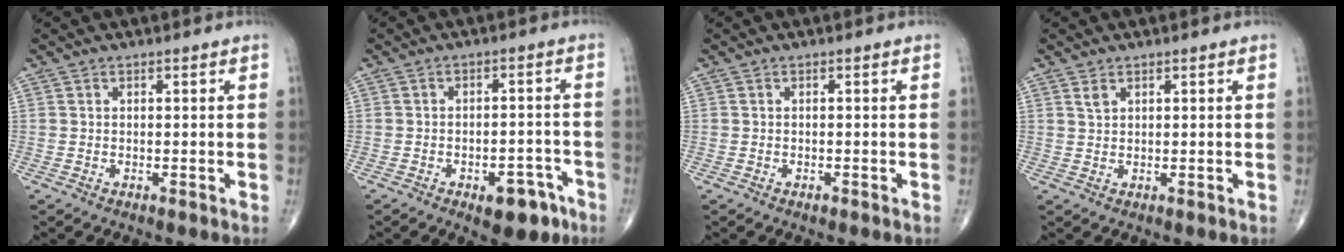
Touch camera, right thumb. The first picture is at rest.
{"total": 7.6, "force": [-4.2, 4.0, 5.0], "torque": [-0.041, 0.031, -0.051]}
{"total": 0.6, "force": [-0.4, 0.3, 0.3], "torque": [-0.005, 0.000, -0.008]}
{"total": 1.3, "force": [0.9, 0.6, 0.7], "torque": [-0.009, -0.001, 0.019]}